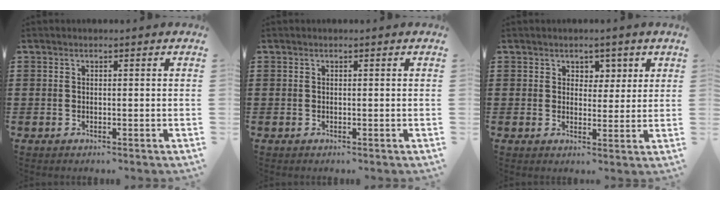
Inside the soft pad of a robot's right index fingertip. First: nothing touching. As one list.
[{"total": 0.0}, {"total": 3.0, "force": [1.7, 2.4, 0.4], "torque": [-0.014, 0.009, 0.028]}]